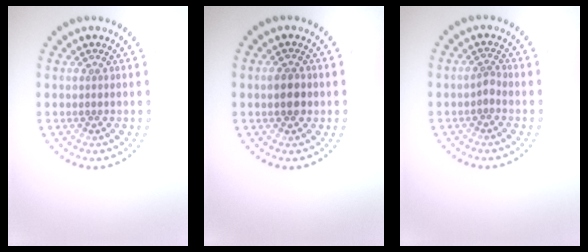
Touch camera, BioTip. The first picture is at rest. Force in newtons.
{"total": 2.2, "press": 2.2, "slide": 0.1}
{"total": 0.9, "press": 0.6, "slide": 0.7}